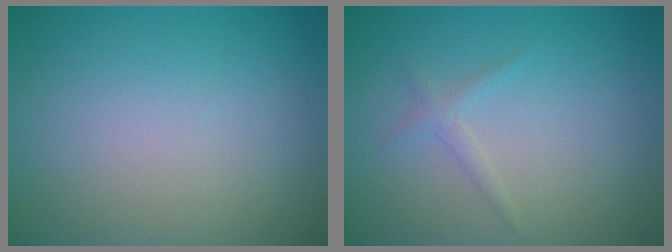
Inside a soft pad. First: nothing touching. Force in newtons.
{"total": 1.0, "press": 1.0, "slide": 0.1}